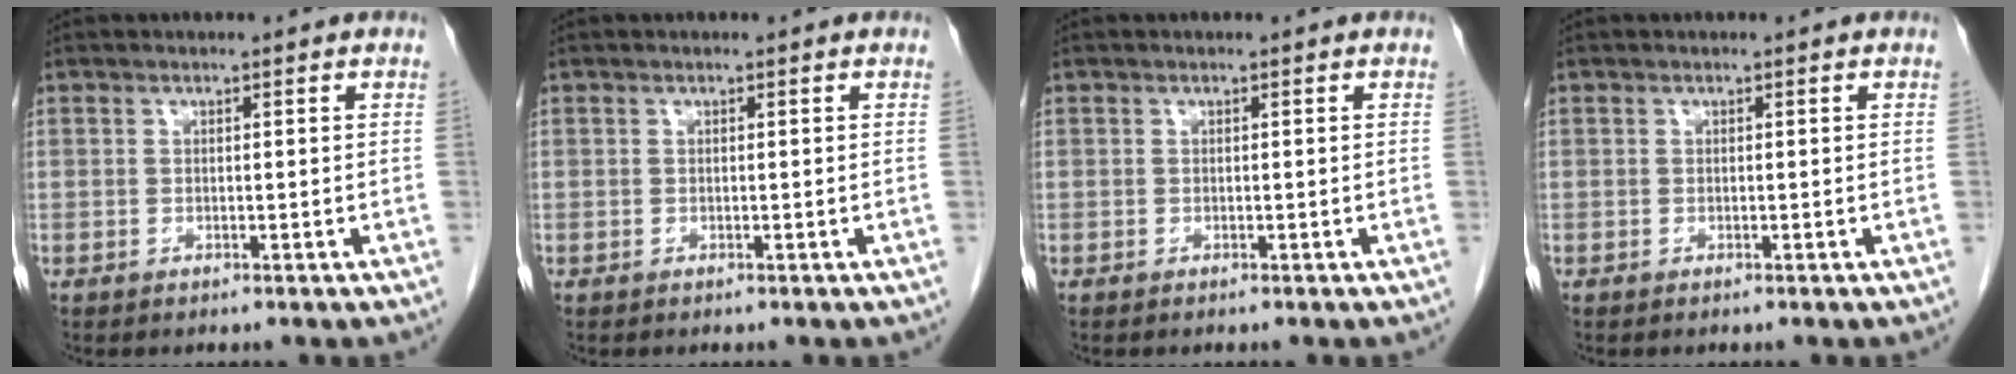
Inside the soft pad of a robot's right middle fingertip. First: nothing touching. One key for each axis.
{"total": 0.0}
{"total": 0.0}
{"total": 0.0}